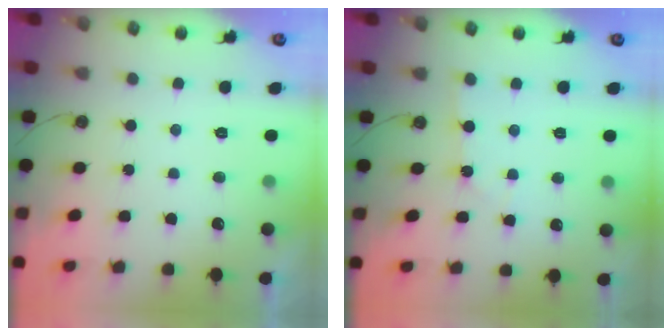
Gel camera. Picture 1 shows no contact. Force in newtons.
{"total": 1.8, "press": 1.8, "slide": 0.3}